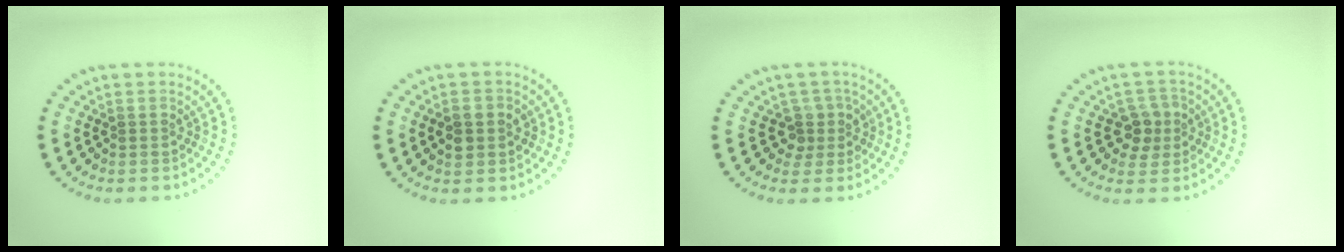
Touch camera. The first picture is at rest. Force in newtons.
{"total": 2.2, "press": 2.2, "slide": 0.2}
{"total": 2.5, "press": 1.9, "slide": 1.6}
{"total": 2.5, "press": 2.3, "slide": 1.0}